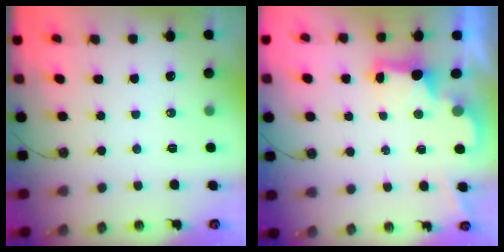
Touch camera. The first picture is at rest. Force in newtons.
{"total": 2.3, "press": 2.2, "slide": 0.7}